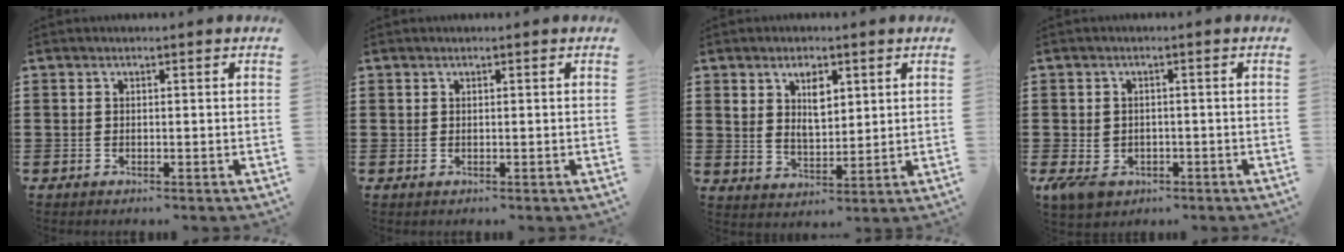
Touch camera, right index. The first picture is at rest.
{"total": 0.0}
{"total": 4.9, "force": [2.2, 2.4, 3.7], "torque": [-0.066, 0.001, 0.034]}
{"total": 2.7, "force": [-1.5, 1.9, 1.1], "torque": [-0.040, -0.005, -0.035]}